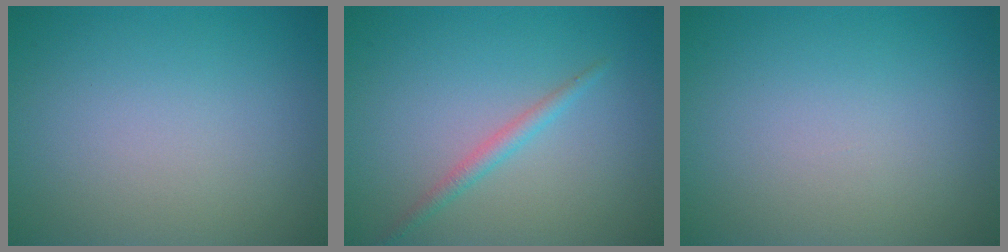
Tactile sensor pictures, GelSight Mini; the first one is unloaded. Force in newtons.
{"total": 1.5, "press": 1.5, "slide": 0.0}
{"total": 0.0}